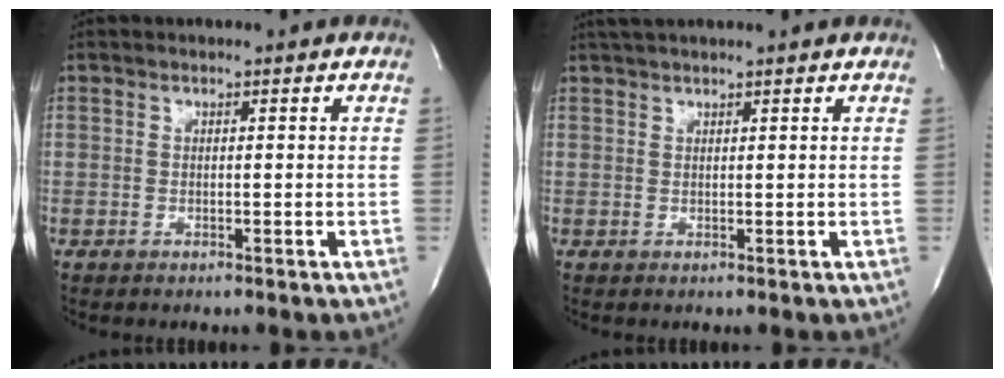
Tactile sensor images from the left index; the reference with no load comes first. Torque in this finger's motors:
{"motor_torque": [-0.02, -0.02, 0.07, 0.04]}